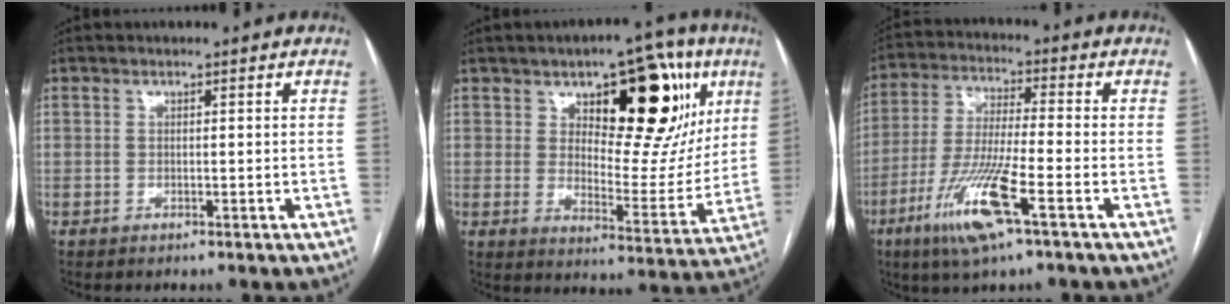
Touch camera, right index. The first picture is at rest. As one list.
[{"total": 19.7, "force": [8.7, 8.7, 15.4], "torque": [-0.194, 0.016, 0.132]}, {"total": 12.4, "force": [-6.0, 0.7, 10.9], "torque": [-0.225, -0.021, -0.113]}]